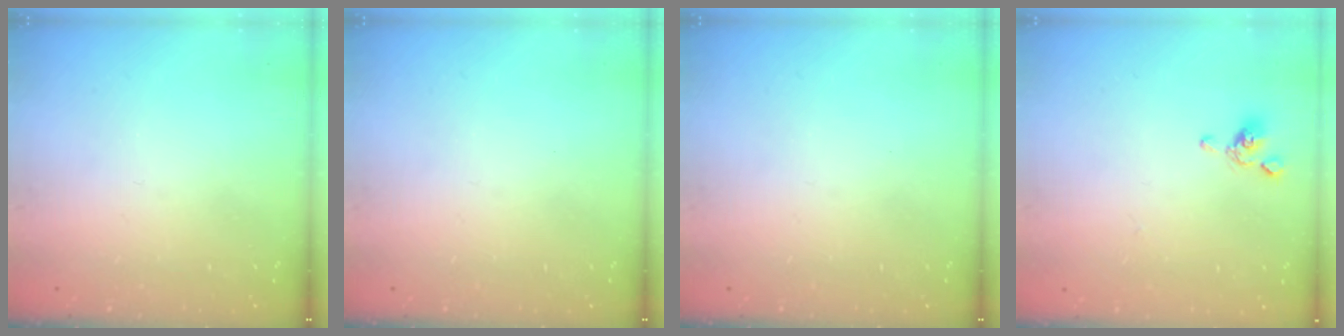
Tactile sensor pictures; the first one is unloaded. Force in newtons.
{"total": 0.0}
{"total": 0.0}
{"total": 2.2, "press": 2.0, "slide": 0.8}